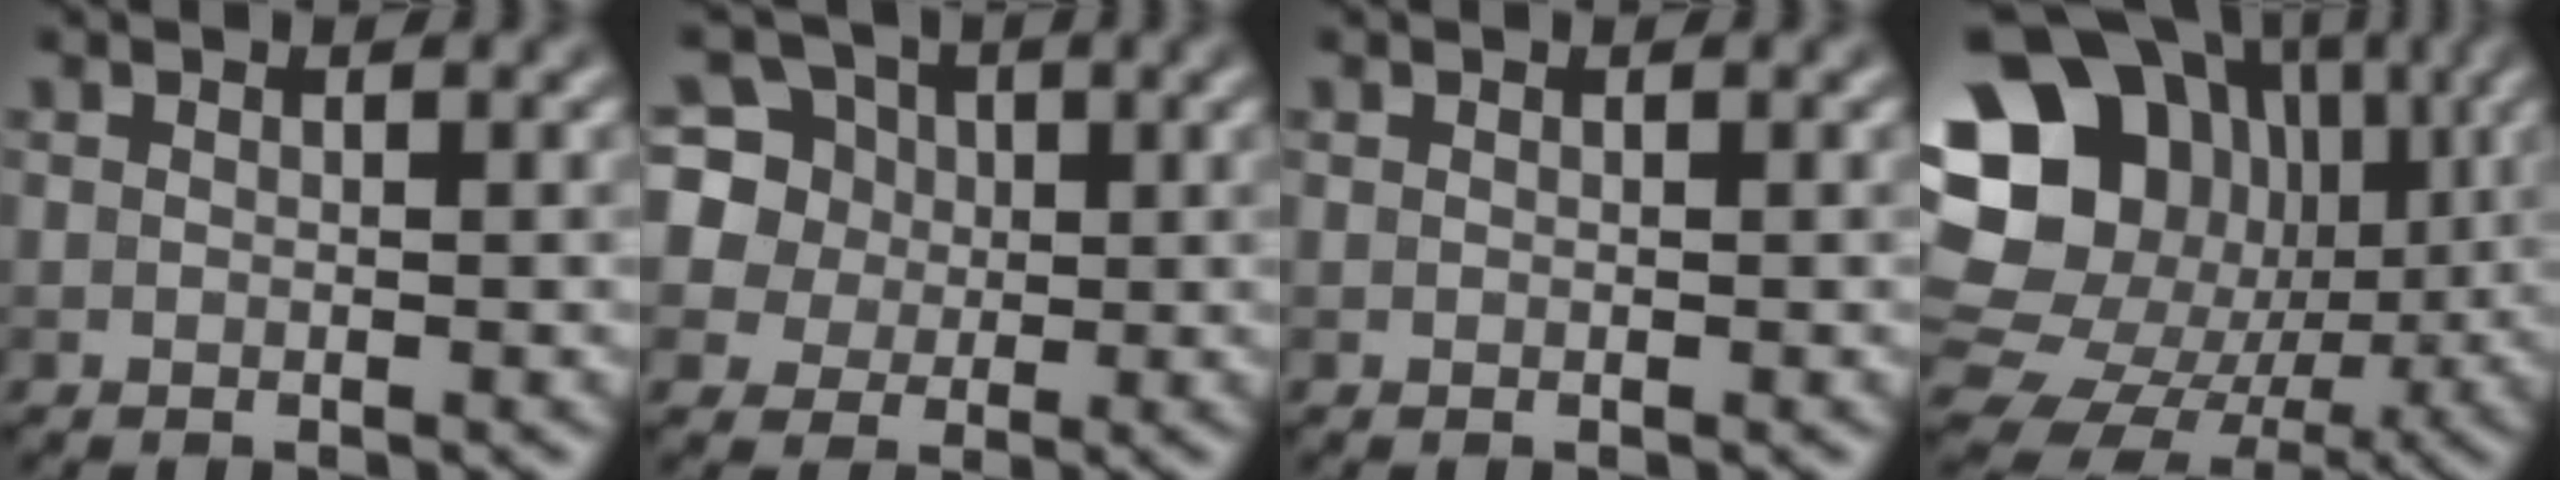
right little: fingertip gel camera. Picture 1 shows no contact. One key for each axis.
{"total": 11.6, "fx": 4.5, "fy": 9.8, "fz": 4.3, "tx": -0.118, "ty": 0.048, "tz": 0.066}
{"total": 0.0}
{"total": 20.4, "fx": 4.7, "fy": 17.5, "fz": 9.5, "tx": -0.184, "ty": 0.049, "tz": 0.064}